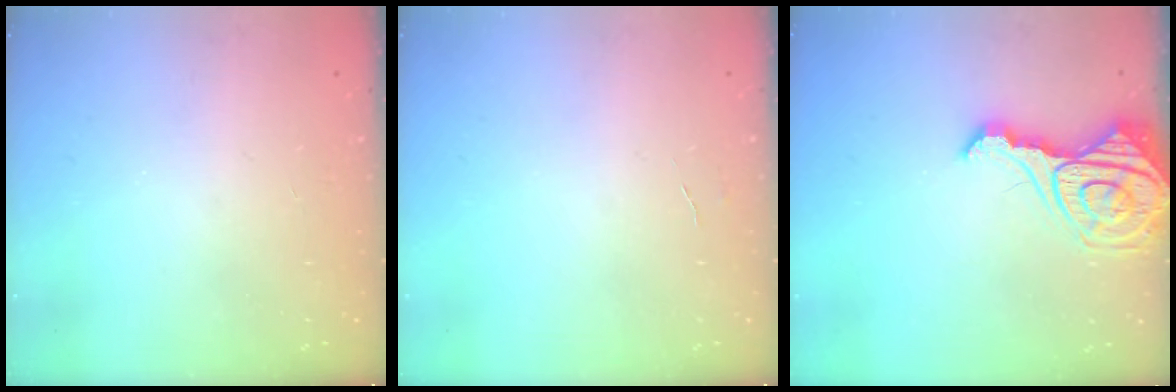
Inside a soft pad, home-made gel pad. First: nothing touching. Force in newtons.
{"total": 3.7, "press": 3.7, "slide": 0.4}
{"total": 15.7, "press": 15.6, "slide": 1.6}